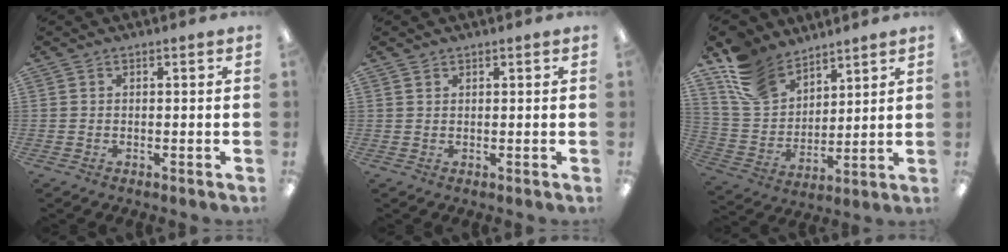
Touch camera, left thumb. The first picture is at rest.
{"total": 0.8, "force": [0.7, 0.5, 0.1], "torque": [-0.003, -0.001, 0.013]}
{"total": 14.2, "force": [10.8, 8.2, 4.4], "torque": [-0.112, -0.054, 0.214]}